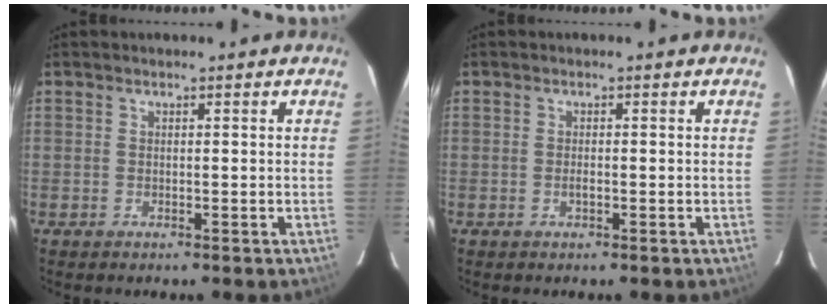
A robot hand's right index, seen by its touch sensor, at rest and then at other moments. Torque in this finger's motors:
{"motor_torque": [0.78, -0.04, 0.40, 0.07]}